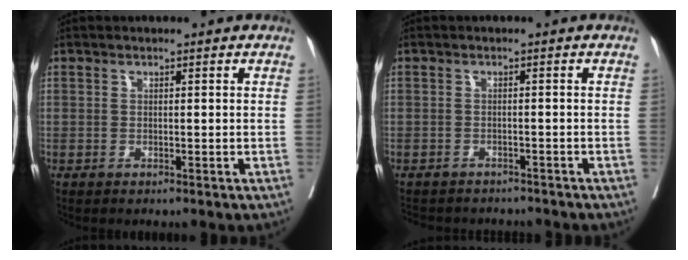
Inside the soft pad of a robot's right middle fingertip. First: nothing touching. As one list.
[{"total": 8.5, "force": [-7.9, 2.7, 1.9], "torque": [-0.039, -0.002, -0.096]}]